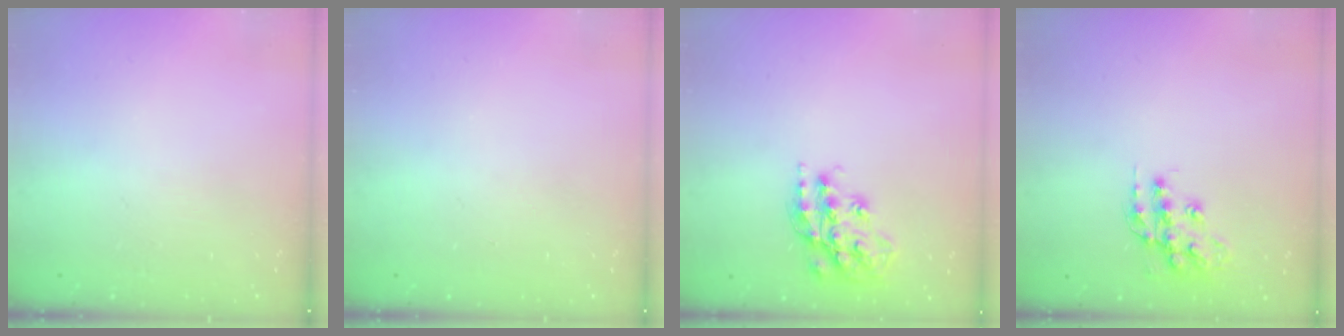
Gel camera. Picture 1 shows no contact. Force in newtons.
{"total": 0.0}
{"total": 16.1, "press": 16.1, "slide": 1.2}
{"total": 12.5, "press": 12.5, "slide": 0.9}